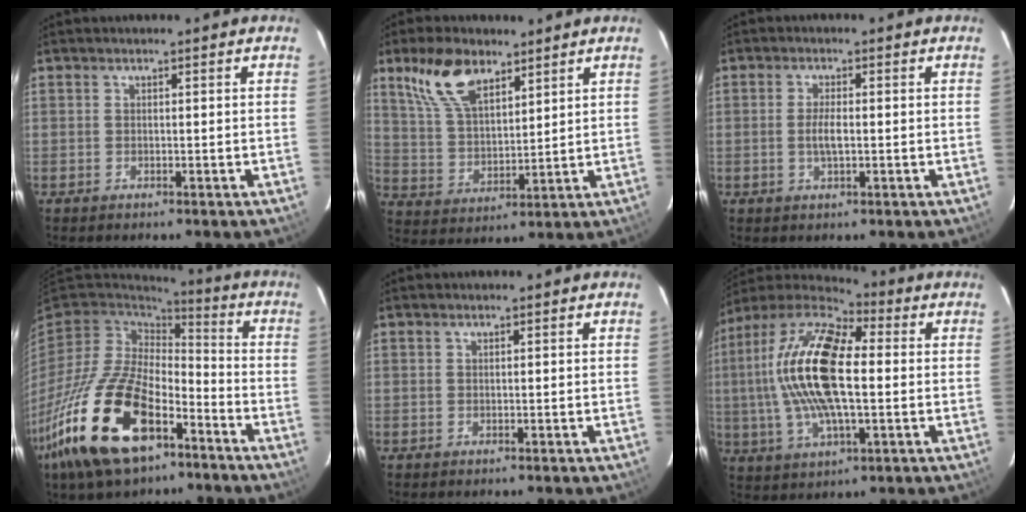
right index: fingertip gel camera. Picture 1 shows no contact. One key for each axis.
{"total": 11.8, "fx": 7.5, "fy": 5.6, "fz": 7.2, "tx": -0.143, "ty": 0.021, "tz": 0.154}
{"total": 3.0, "fx": -0.4, "fy": 0.8, "fz": 2.8, "tx": -0.053, "ty": -0.004, "tz": -0.006}
{"total": 23.6, "fx": -12.5, "fy": 11.9, "fz": 16.2, "tx": -0.351, "ty": -0.034, "tz": -0.224}
{"total": 0.0}
{"total": 20.7, "fx": 1.4, "fy": 8.3, "fz": 18.9, "tx": -0.371, "ty": 0.011, "tz": 0.015}